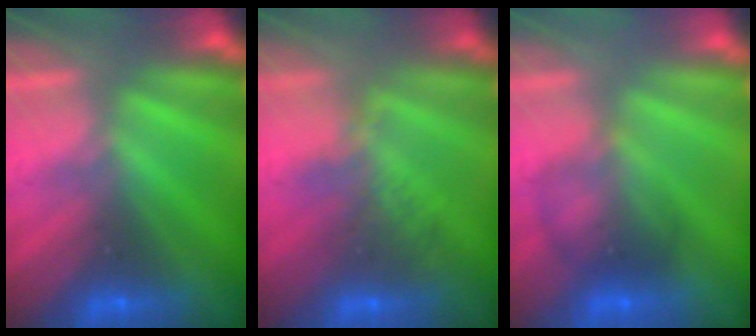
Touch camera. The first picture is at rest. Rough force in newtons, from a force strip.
{"total": 2.4}
{"total": 2.0}